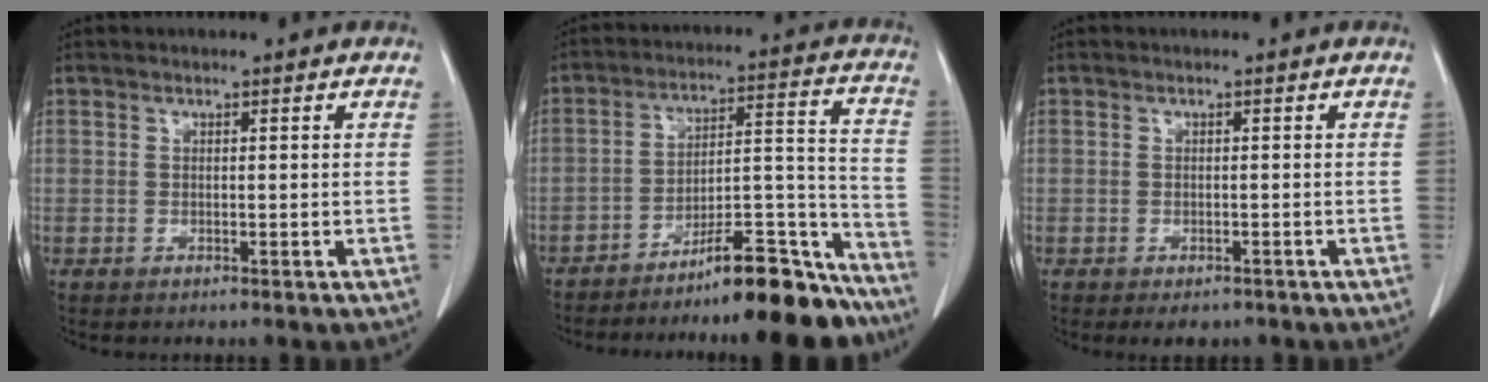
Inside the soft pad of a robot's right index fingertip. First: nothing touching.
{"total": 16.7, "force": [-14.6, 2.2, 7.8], "torque": [-0.090, 0.058, -0.230]}
{"total": 2.6, "force": [-1.8, 1.6, 0.9], "torque": [-0.005, 0.001, -0.017]}